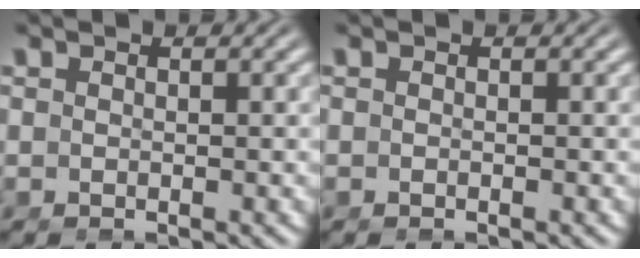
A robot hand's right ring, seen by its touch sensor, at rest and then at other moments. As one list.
[{"total": 0.0}]